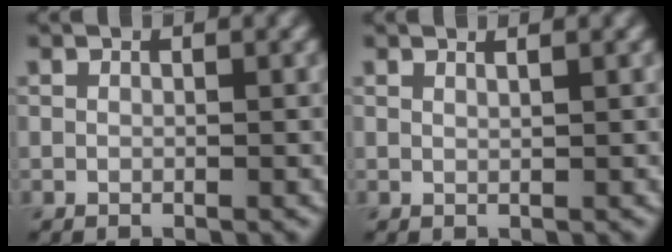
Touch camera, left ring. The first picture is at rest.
{"total": 1.4, "force": [1.0, 0.5, 0.8], "torque": [-0.002, 0.001, 0.001]}